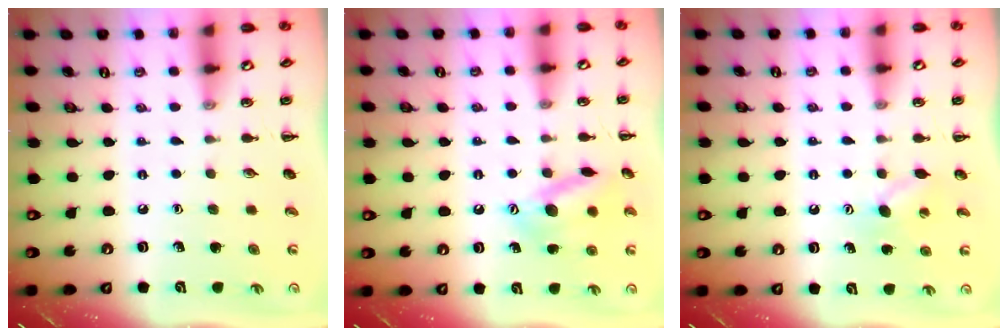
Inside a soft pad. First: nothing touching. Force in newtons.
{"total": 14.1, "press": 14.0, "slide": 1.0}
{"total": 6.8, "press": 6.6, "slide": 1.5}